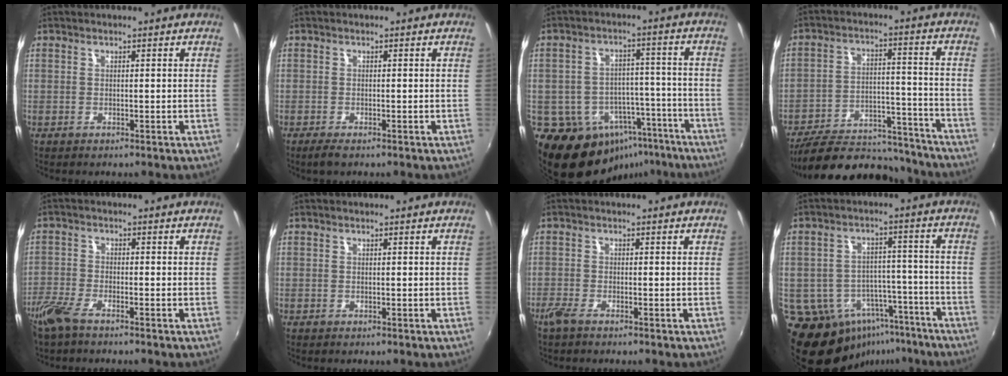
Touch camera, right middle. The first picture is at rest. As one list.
[{"total": 1.8, "force": [-1.3, 0.3, 1.2], "torque": [-0.025, -0.009, -0.024]}, {"total": 14.9, "force": [-9.1, 10.5, 5.5], "torque": [-0.103, 0.027, -0.097]}, {"total": 22.8, "force": [-20.1, 7.1, 8.0], "torque": [-0.152, 0.017, -0.269]}, {"total": 5.4, "force": [-4.2, 1.4, 3.0], "torque": [-0.083, -0.011, -0.089]}, {"total": 0.0}, {"total": 2.4, "force": [-1.9, 0.4, 1.4], "torque": [-0.036, -0.008, -0.039]}, {"total": 15.8, "force": [-10.8, 10.3, 5.4], "torque": [-0.112, 0.020, -0.130]}]